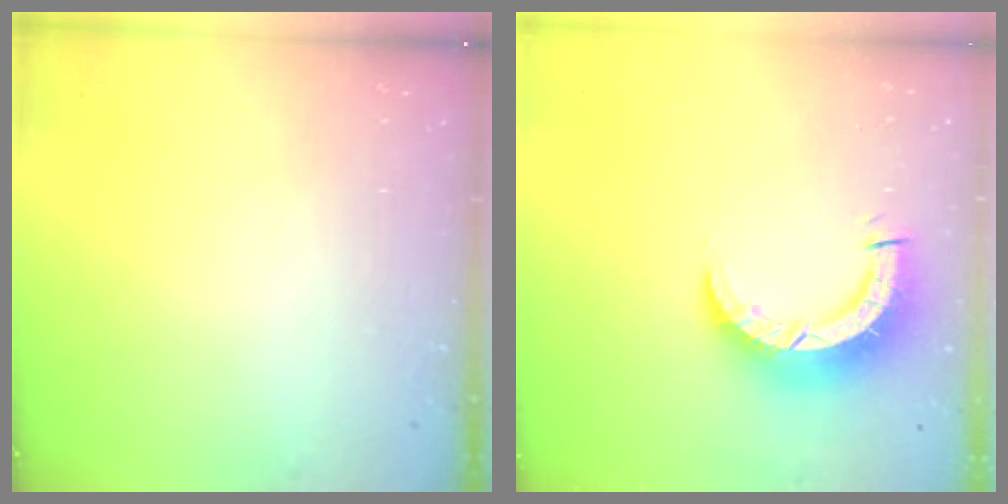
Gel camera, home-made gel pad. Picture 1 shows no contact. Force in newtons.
{"total": 8.6, "press": 8.5, "slide": 0.9}